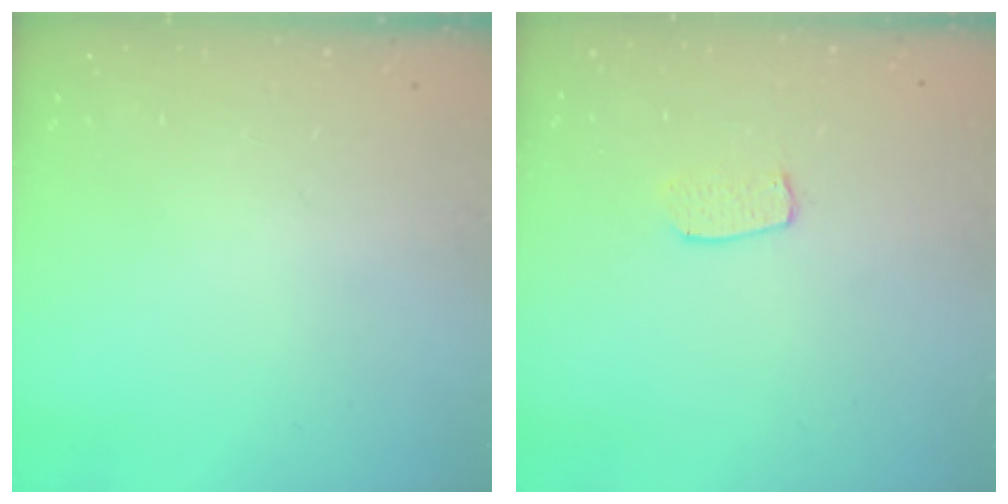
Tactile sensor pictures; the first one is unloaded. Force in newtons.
{"total": 5.9, "press": 5.9, "slide": 0.3}